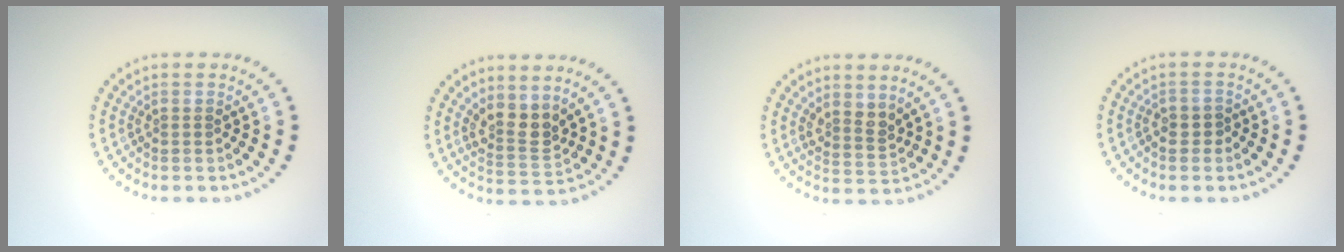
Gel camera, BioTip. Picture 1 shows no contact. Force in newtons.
{"total": 2.8, "press": 2.4, "slide": 1.4}
{"total": 2.1, "press": 1.6, "slide": 1.3}
{"total": 1.3, "press": 1.1, "slide": 0.6}